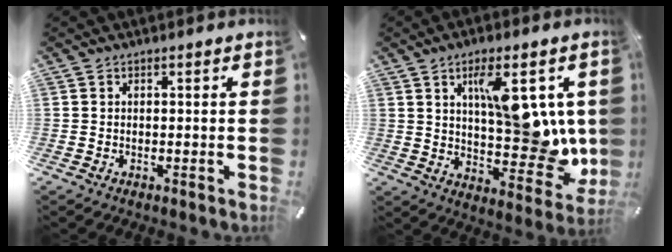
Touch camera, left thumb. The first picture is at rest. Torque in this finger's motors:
{"motor_torque": [2.47, 2.54, 2.31, -0.46, 0.60]}